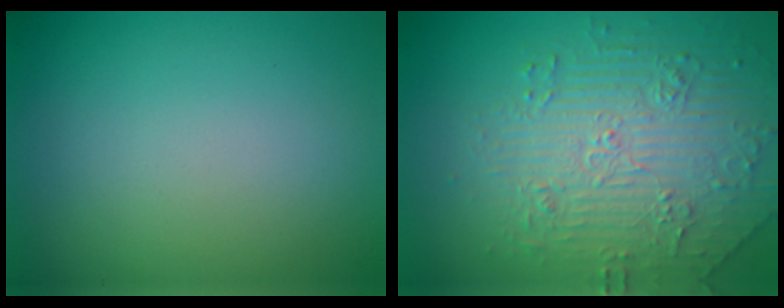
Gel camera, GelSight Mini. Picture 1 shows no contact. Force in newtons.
{"total": 4.6, "press": 4.5, "slide": 0.5}